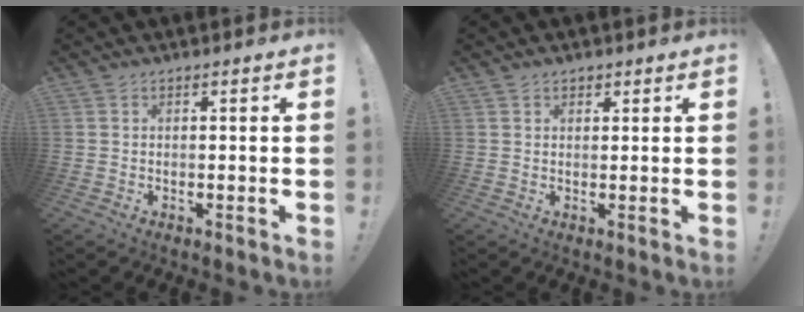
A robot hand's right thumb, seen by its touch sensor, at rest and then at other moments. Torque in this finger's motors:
{"motor_torque": [-0.28, -0.16, 0.11, -0.18, 0.05]}